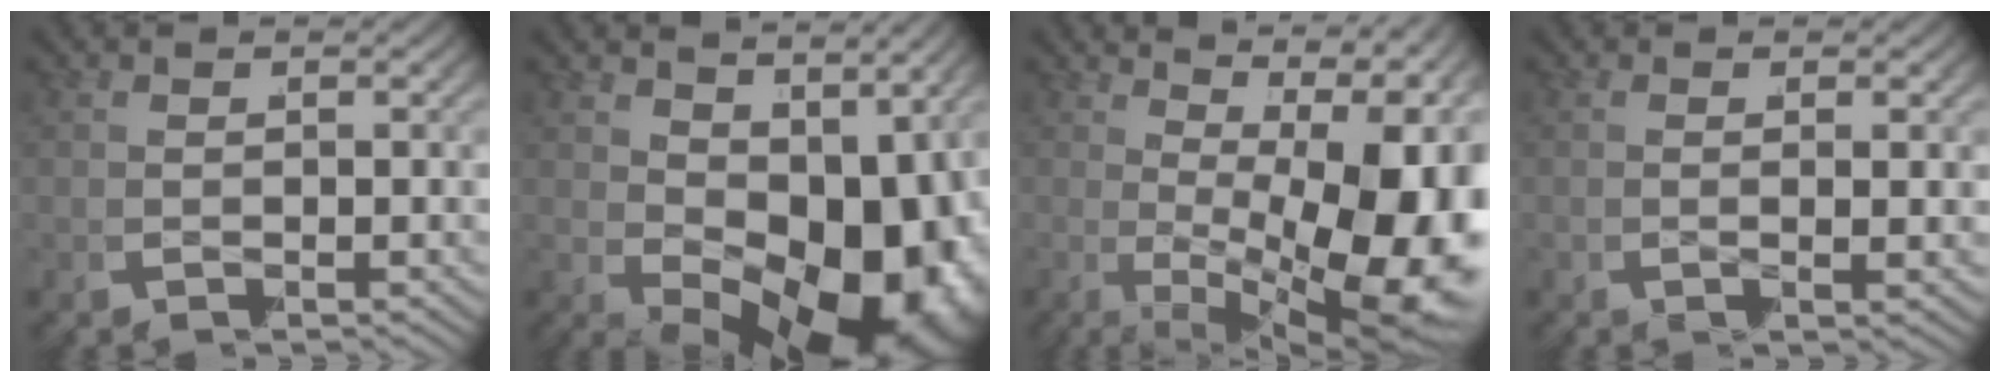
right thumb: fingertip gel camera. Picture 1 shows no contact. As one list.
[{"total": 15.6, "force": [-2.5, 9.5, 12.1], "torque": [-0.186, -0.036, -0.013]}, {"total": 18.0, "force": [-2.9, 9.6, 15.0], "torque": [-0.230, -0.049, -0.008]}, {"total": 0.9, "force": [0.0, -0.2, 0.8], "torque": [-0.009, 0.006, -0.006]}]